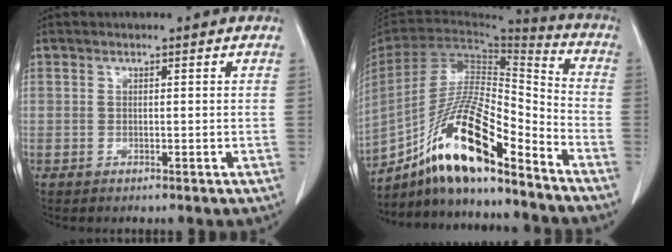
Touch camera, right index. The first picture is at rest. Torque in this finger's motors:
{"motor_torque": [1.32, -0.82, 1.05, 0.21]}